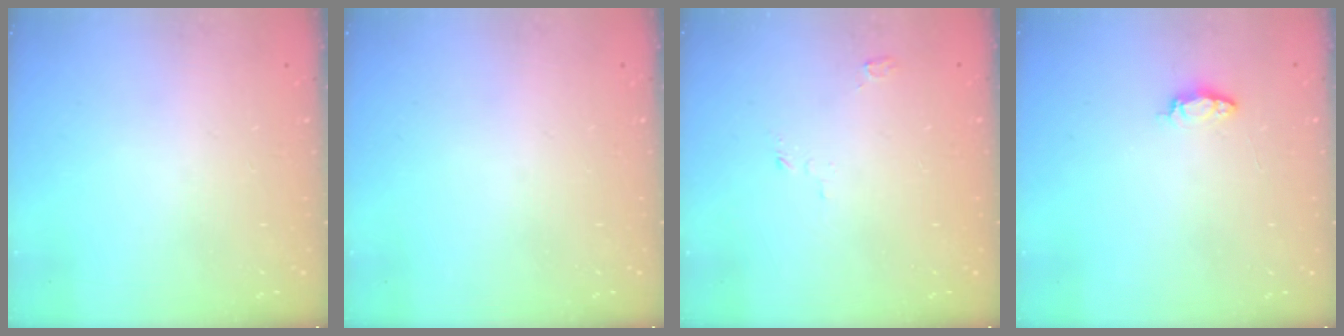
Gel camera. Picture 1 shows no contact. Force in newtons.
{"total": 0.0}
{"total": 2.7, "press": 2.7, "slide": 0.3}
{"total": 3.7, "press": 3.7, "slide": 0.4}